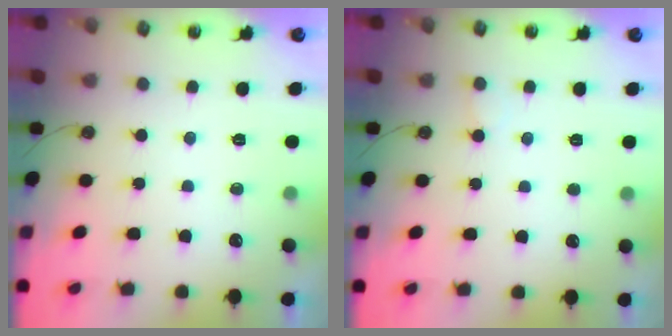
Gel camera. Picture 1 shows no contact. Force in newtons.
{"total": 5.5, "press": 5.5, "slide": 0.4}